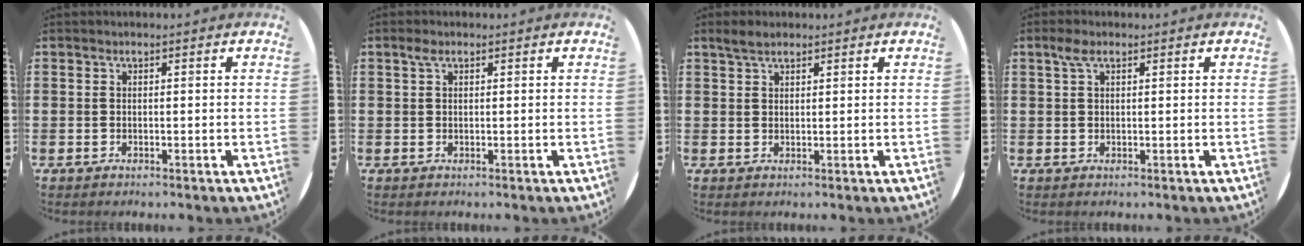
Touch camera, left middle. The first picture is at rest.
{"total": 1.1, "force": [0.5, 0.5, 0.8], "torque": [-0.018, 0.005, 0.009]}
{"total": 2.2, "force": [1.8, 0.8, 0.9], "torque": [-0.014, 0.002, 0.032]}
{"total": 1.9, "force": [1.0, 0.7, 1.5], "torque": [-0.032, 0.006, 0.016]}